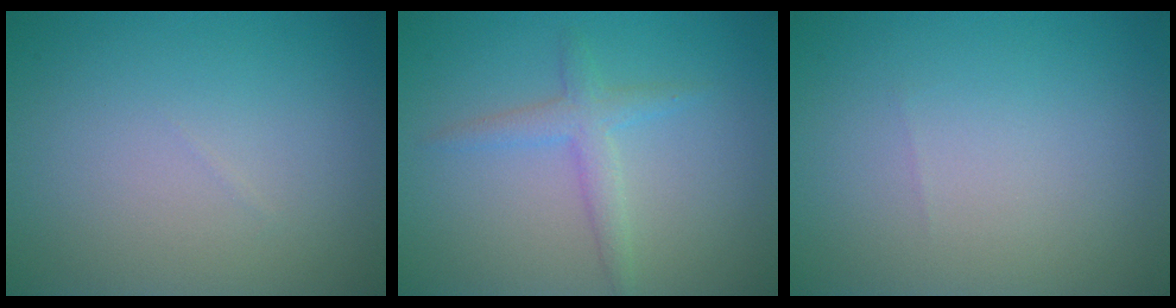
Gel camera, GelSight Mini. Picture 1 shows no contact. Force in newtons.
{"total": 2.2, "press": 2.2, "slide": 0.1}
{"total": 0.0}